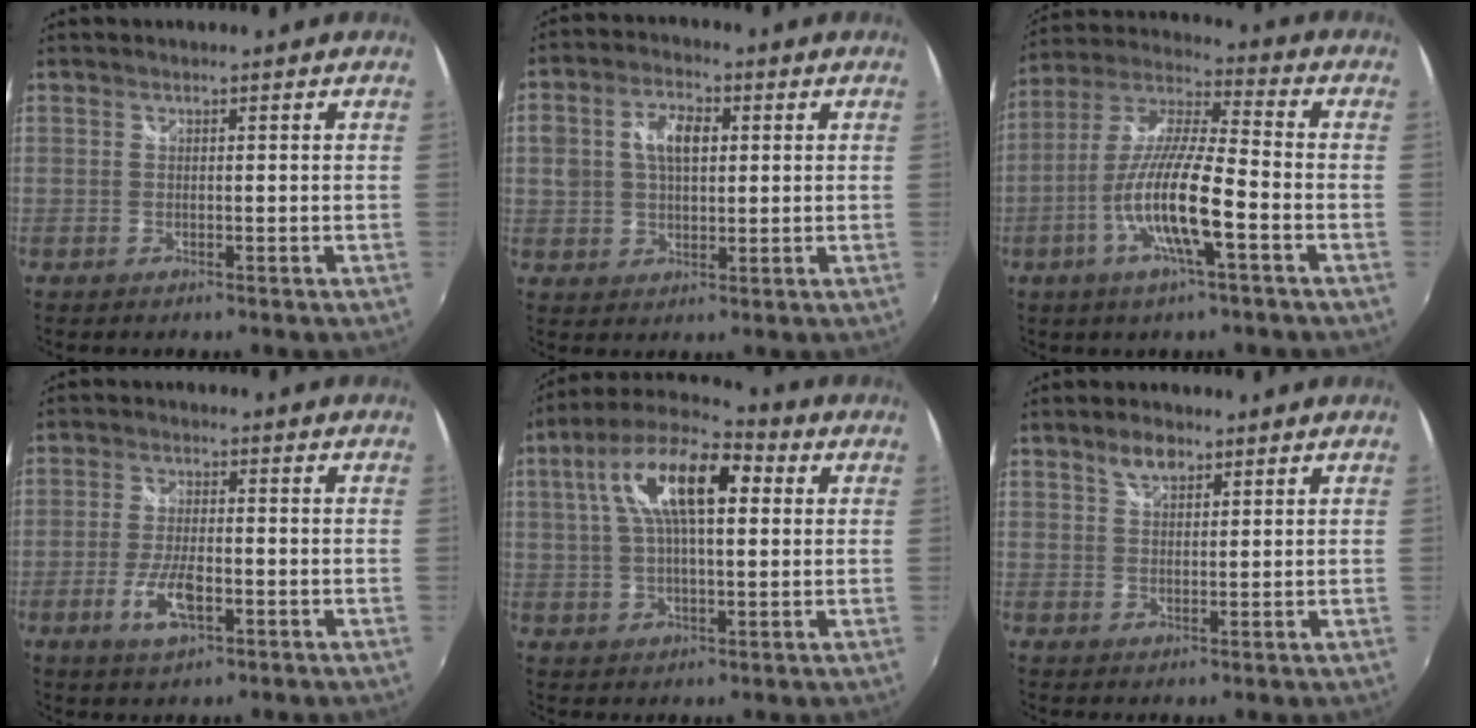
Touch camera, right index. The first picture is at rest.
{"total": 8.3, "force": [1.8, 5.1, 6.3], "torque": [-0.113, 0.018, 0.035]}
{"total": 14.3, "force": [-5.3, 2.0, 13.1], "torque": [-0.260, -0.008, -0.103]}
{"total": 7.1, "force": [-2.7, 2.6, 6.0], "torque": [-0.127, -0.008, -0.051]}
{"total": 15.3, "force": [4.0, 6.1, 13.5], "torque": [-0.246, 0.031, 0.057]}
{"total": 3.8, "force": [2.4, 2.0, 2.2], "torque": [-0.035, 0.008, 0.044]}